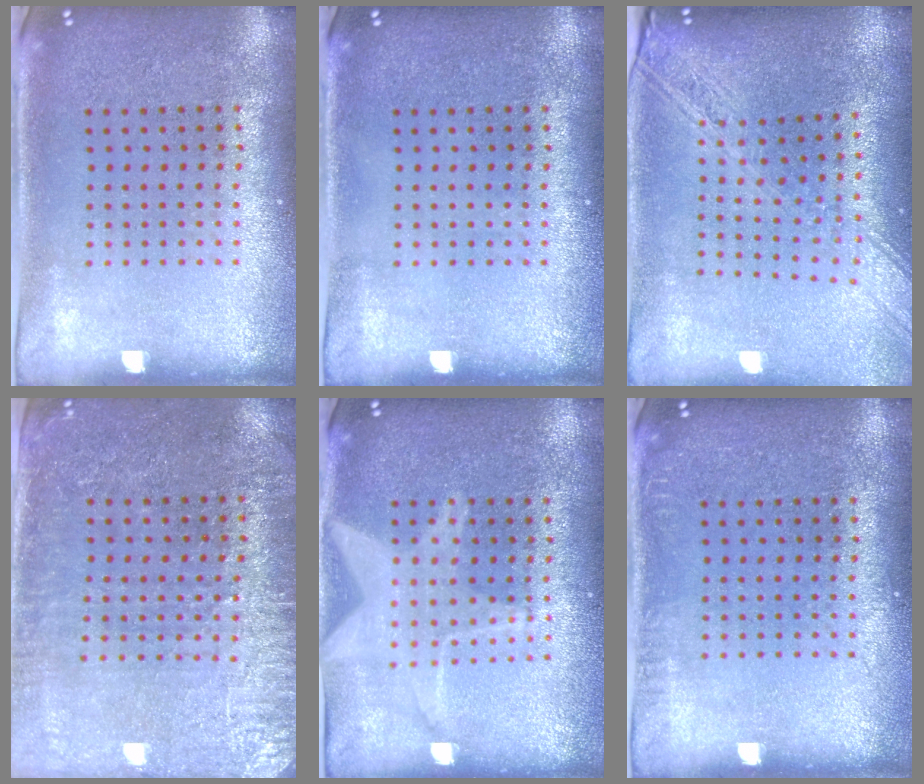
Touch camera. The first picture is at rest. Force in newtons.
{"total": 0.0}
{"total": 2.3, "press": 1.9, "slide": 1.3}
{"total": 3.0, "press": 2.8, "slide": 1.1}
{"total": 1.6, "press": 1.6, "slide": 0.2}
{"total": 0.7, "press": 0.7, "slide": 0.1}